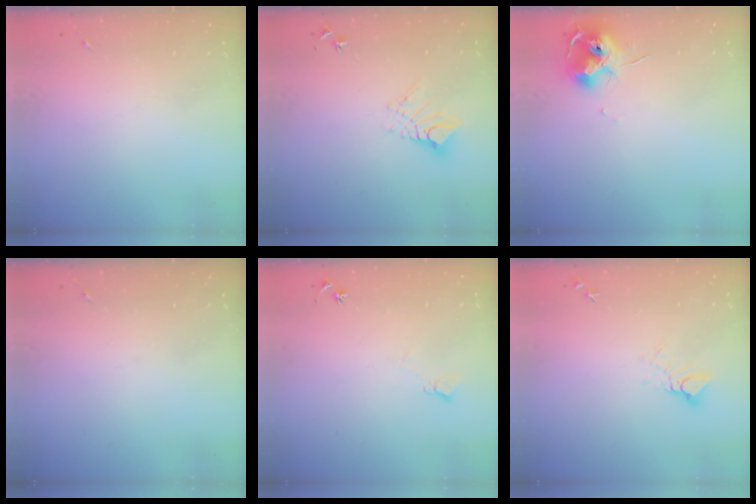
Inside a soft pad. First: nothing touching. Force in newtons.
{"total": 9.1, "press": 9.0, "slide": 1.0}
{"total": 10.4, "press": 10.3, "slide": 0.7}
{"total": 0.0}
{"total": 6.2, "press": 6.1, "slide": 0.8}
{"total": 5.0, "press": 5.0, "slide": 0.2}